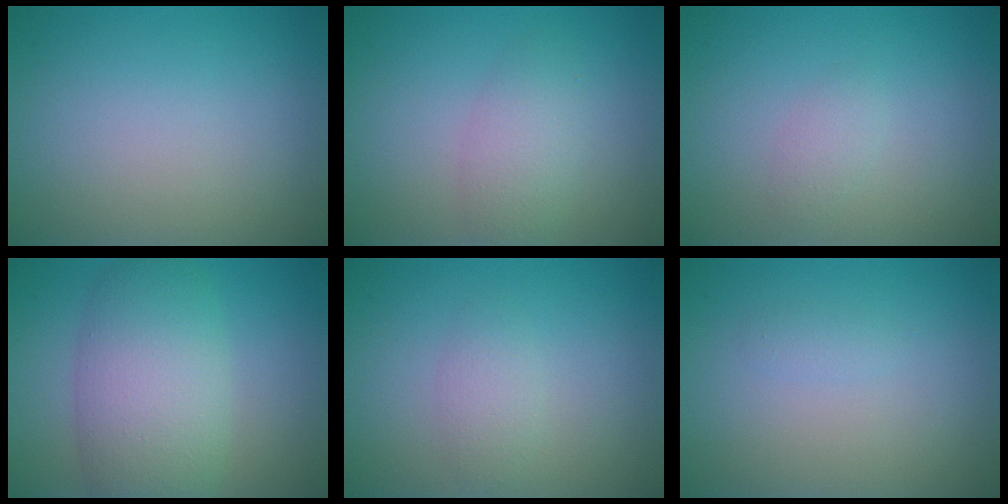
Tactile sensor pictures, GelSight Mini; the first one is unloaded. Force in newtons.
{"total": 2.7, "press": 2.7, "slide": 0.2}
{"total": 1.1, "press": 1.1, "slide": 0.1}
{"total": 7.3, "press": 7.3, "slide": 0.3}
{"total": 1.7, "press": 1.7, "slide": 0.0}
{"total": 0.7, "press": 0.7, "slide": 0.0}